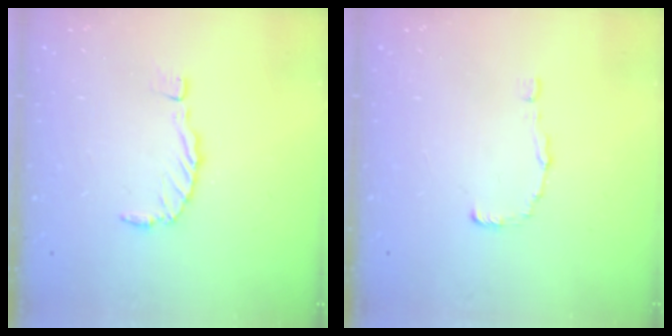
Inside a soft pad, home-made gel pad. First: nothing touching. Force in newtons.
{"total": 0.0}